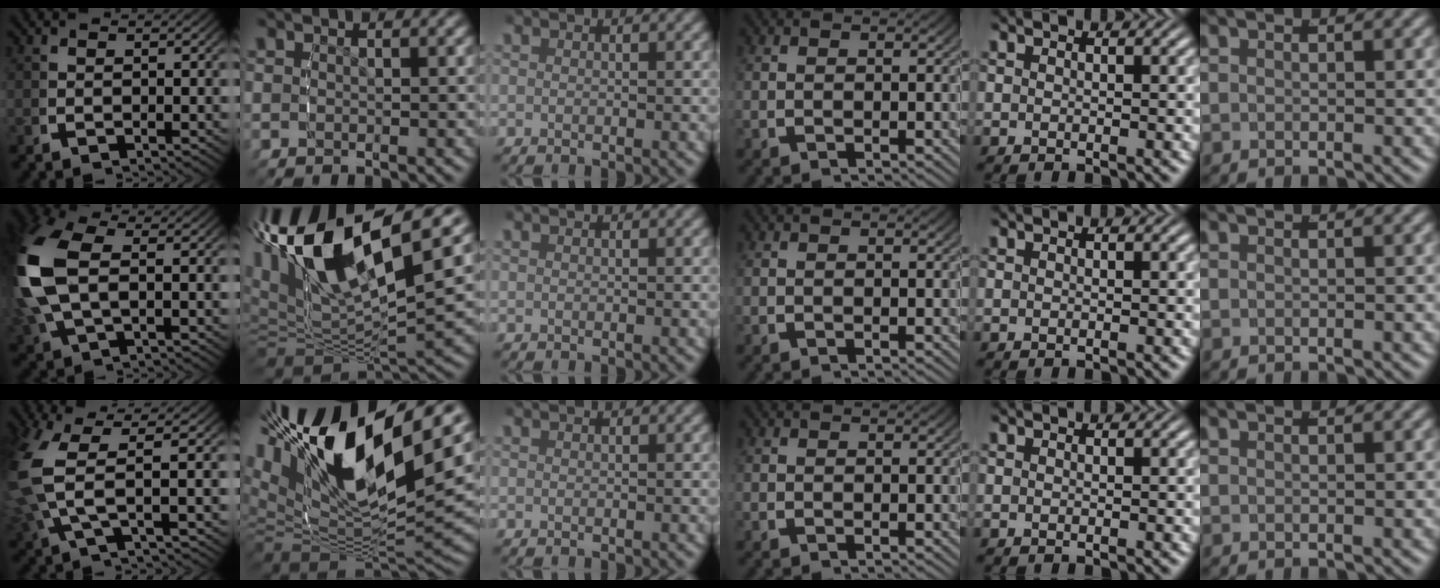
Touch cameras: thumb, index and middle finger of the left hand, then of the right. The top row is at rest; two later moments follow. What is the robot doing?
{"motion": "lift_and_place", "object": "pen"}